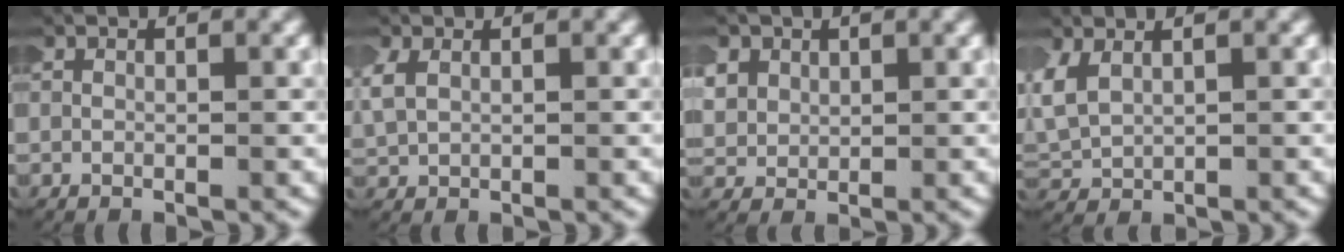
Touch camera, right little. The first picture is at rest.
{"total": 2.3, "force": [1.0, 1.6, 1.3], "torque": [-0.047, 0.003, 0.024]}
{"total": 3.3, "force": [1.2, 2.7, 1.4], "torque": [-0.051, -0.004, 0.025]}
{"total": 4.4, "force": [0.9, 3.6, 2.3], "torque": [-0.078, -0.006, 0.026]}